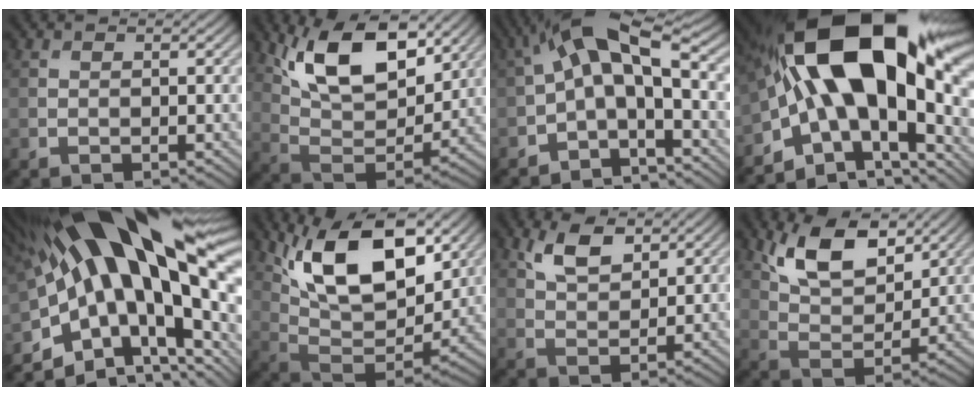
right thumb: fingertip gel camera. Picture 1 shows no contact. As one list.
[{"total": 14.1, "force": [7.9, 6.5, 9.7], "torque": [-0.180, -0.005, 0.134]}, {"total": 10.0, "force": [-0.6, 4.3, 9.1], "torque": [-0.161, 0.025, -0.030]}, {"total": 20.3, "force": [1.2, 11.3, 16.9], "torque": [-0.317, 0.005, 0.018]}, {"total": 20.7, "force": [1.7, 10.0, 18.0], "torque": [-0.302, -0.025, 0.041]}, {"total": 16.8, "force": [8.0, 8.1, 12.3], "torque": [-0.220, 0.009, 0.131]}, {"total": 5.4, "force": [3.3, 2.5, 3.4], "torque": [-0.075, 0.000, 0.065]}, {"total": 10.3, "force": [6.1, 4.7, 6.8], "torque": [-0.141, -0.002, 0.113]}]